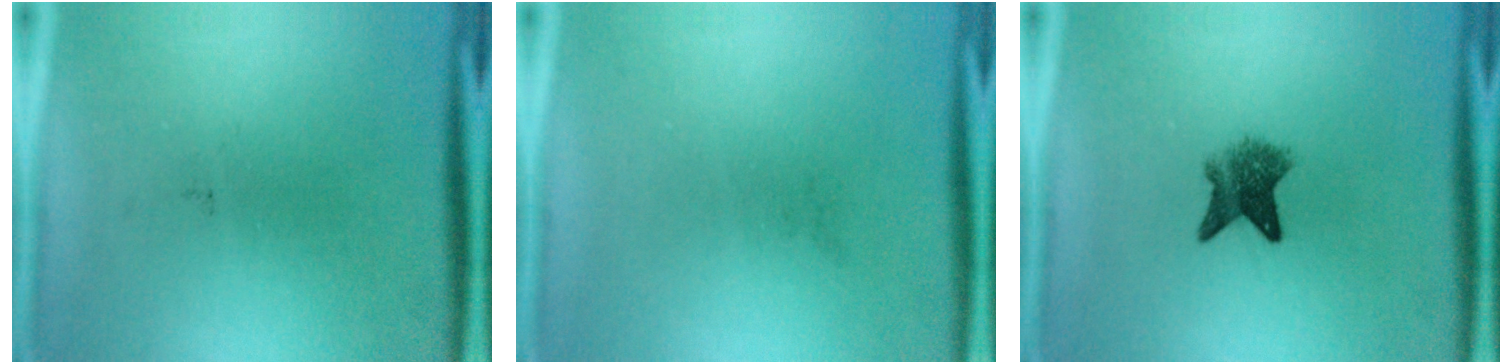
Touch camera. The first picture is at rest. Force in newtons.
{"total": 0.0}
{"total": 4.9}